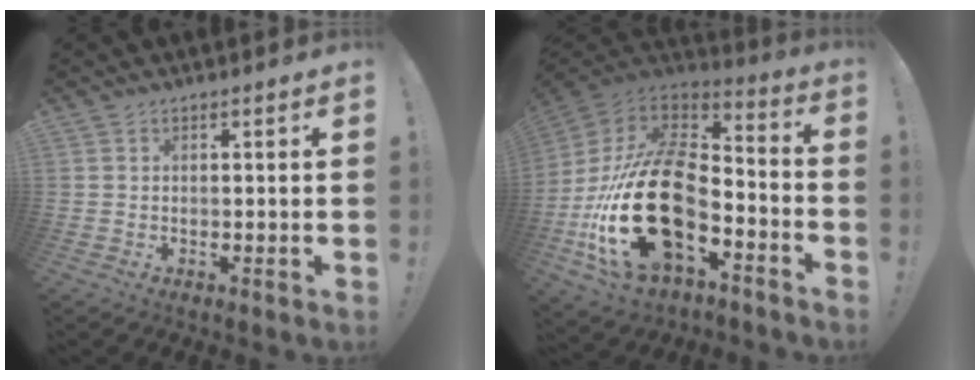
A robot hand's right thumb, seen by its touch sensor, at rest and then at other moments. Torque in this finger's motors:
{"motor_torque": [3.24, 1.77, 2.52, -0.25, 1.05]}